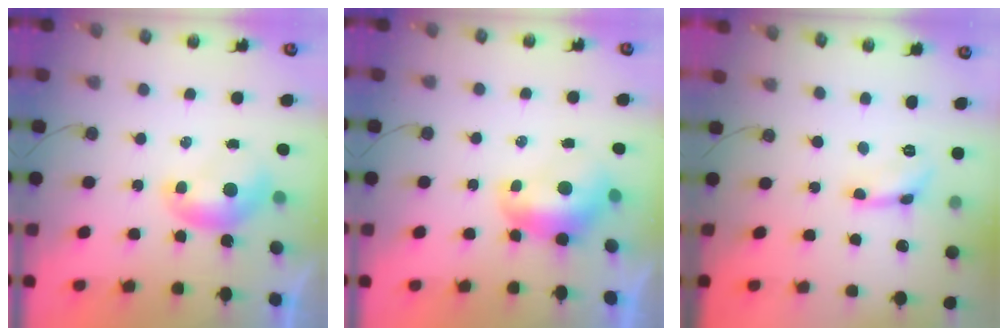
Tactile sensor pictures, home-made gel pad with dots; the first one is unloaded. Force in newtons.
{"total": 1.7, "press": 1.5, "slide": 0.8}
{"total": 2.0, "press": 2.0, "slide": 0.3}